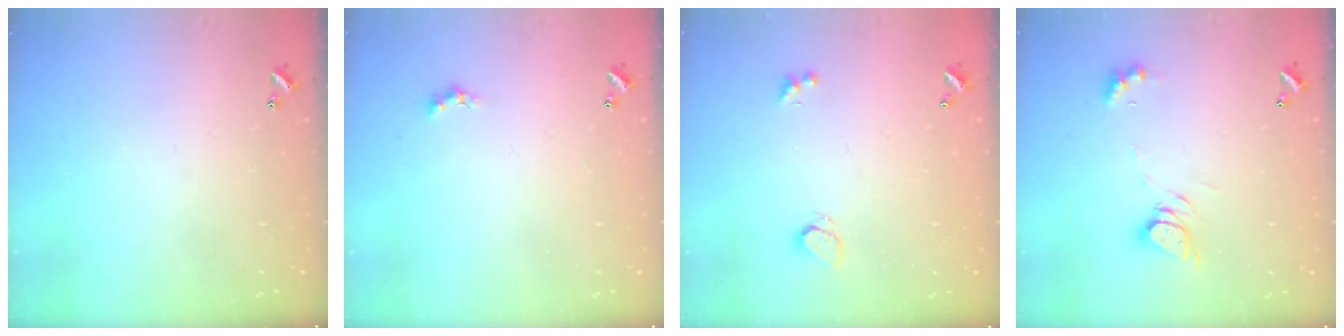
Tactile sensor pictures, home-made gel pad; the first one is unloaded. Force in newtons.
{"total": 0.0}
{"total": 2.4, "press": 1.9, "slide": 1.4}
{"total": 6.4, "press": 6.3, "slide": 0.8}